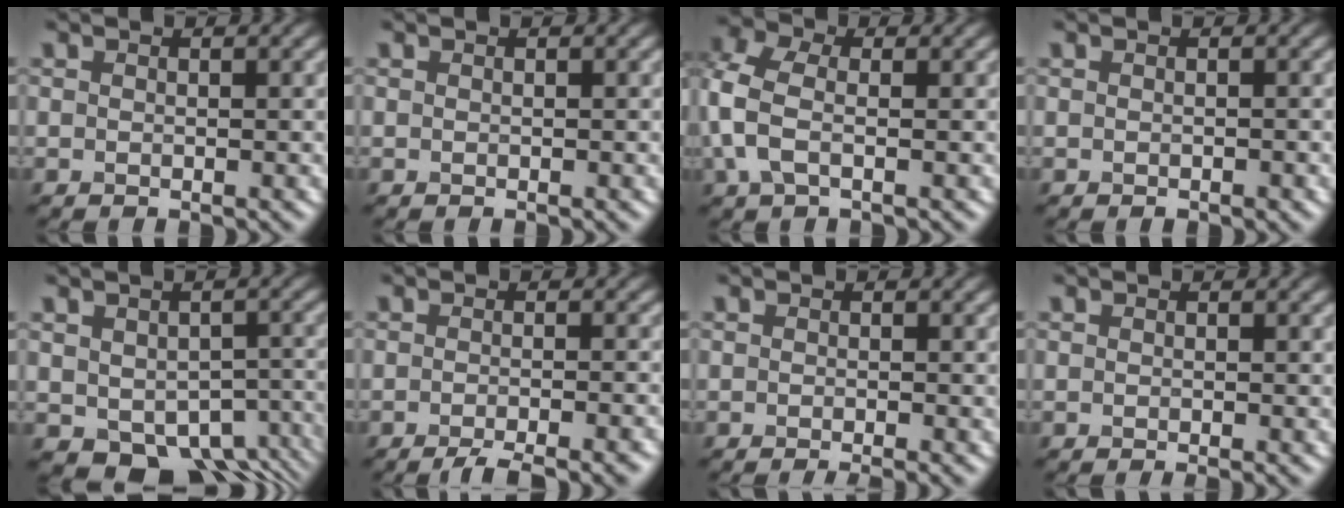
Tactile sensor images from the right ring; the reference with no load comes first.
{"total": 0.0}
{"total": 4.7, "force": [-0.1, 3.0, 3.6], "torque": [-0.097, 0.009, -0.015]}
{"total": 0.7, "force": [-0.4, 0.2, 0.5], "torque": [-0.006, 0.000, -0.005]}
{"total": 8.3, "force": [-3.7, 5.3, 5.1], "torque": [-0.067, -0.021, -0.035]}
{"total": 5.4, "force": [-3.8, 1.1, 3.7], "torque": [-0.043, -0.001, -0.058]}
{"total": 1.9, "force": [-1.0, 0.5, 1.5], "torque": [-0.010, -0.005, -0.018]}
{"total": 1.1, "force": [-0.4, 0.3, 0.9], "torque": [-0.008, -0.006, -0.010]}